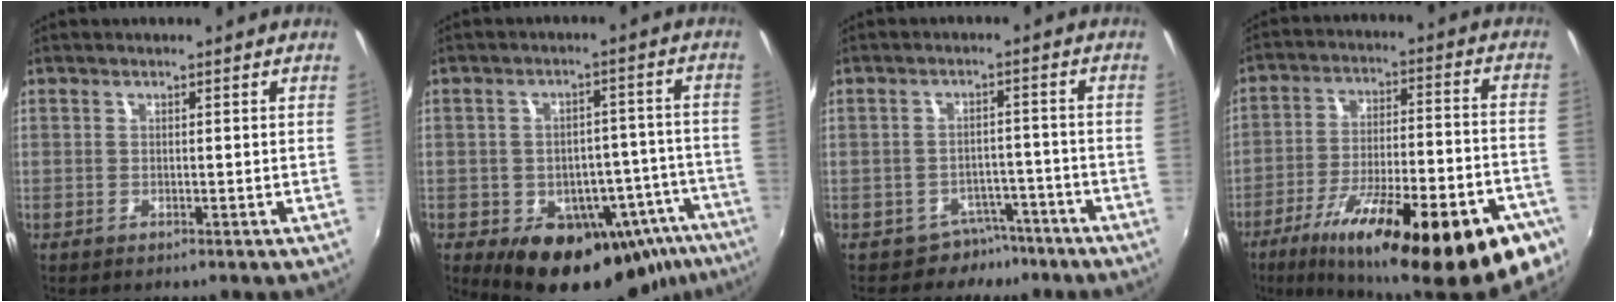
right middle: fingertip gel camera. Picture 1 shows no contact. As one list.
[{"total": 19.6, "force": [-12.1, 12.4, 9.3], "torque": [-0.132, 0.022, -0.130]}, {"total": 5.4, "force": [-4.1, 3.6, 0.1], "torque": [0.001, 0.029, -0.053]}, {"total": 31.1, "force": [-18.9, 7.6, 23.4], "torque": [-0.356, -0.043, -0.271]}]